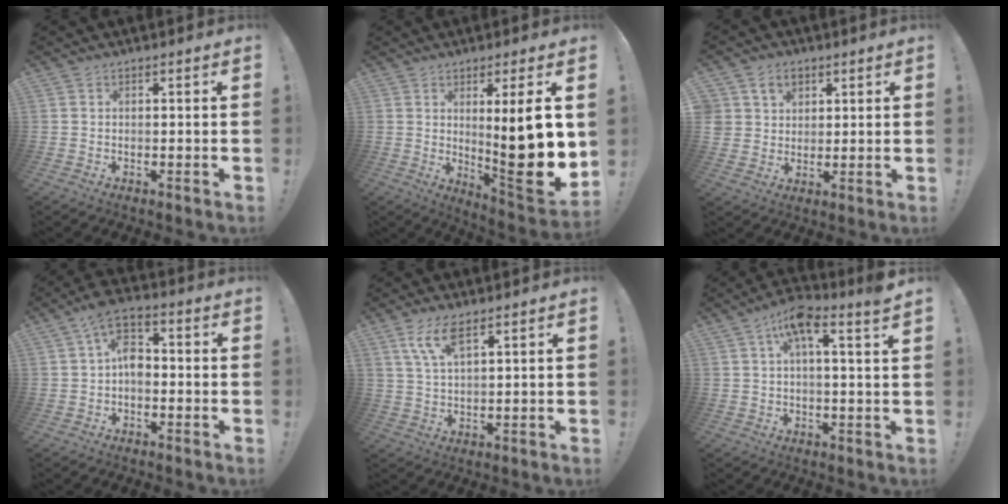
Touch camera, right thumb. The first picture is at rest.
{"total": 16.0, "force": [1.4, 1.6, 15.8], "torque": [-0.233, -0.028, 0.018]}
{"total": 6.5, "force": [3.0, 5.6, 1.3], "torque": [-0.022, -0.019, 0.061]}
{"total": 7.9, "force": [-0.2, 4.8, 6.3], "torque": [-0.126, 0.008, 0.001]}
{"total": 7.3, "force": [4.1, 2.1, 5.7], "torque": [-0.113, -0.007, 0.076]}
{"total": 8.6, "force": [4.2, 1.5, 7.3], "torque": [-0.120, -0.020, 0.070]}